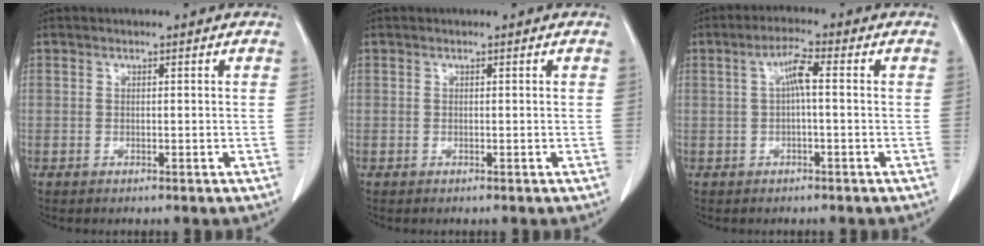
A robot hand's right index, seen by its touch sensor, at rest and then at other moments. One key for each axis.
{"total": 0.0}
{"total": 3.7, "fx": 0.4, "fy": 0.4, "fz": 3.7, "tx": -0.068, "ty": 0.010, "tz": 0.006}